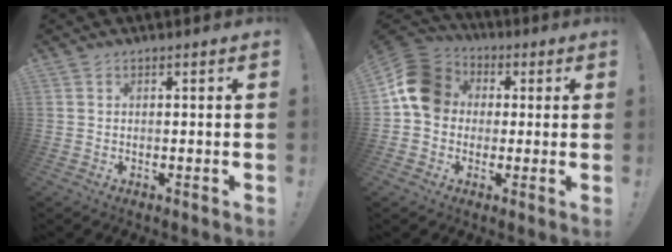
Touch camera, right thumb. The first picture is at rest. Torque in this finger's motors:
{"motor_torque": [1.66, 1.59, 0.78, -0.18, 0.04]}